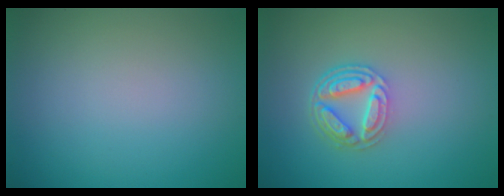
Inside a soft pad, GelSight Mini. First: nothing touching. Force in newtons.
{"total": 4.3, "press": 3.2, "slide": 2.8}